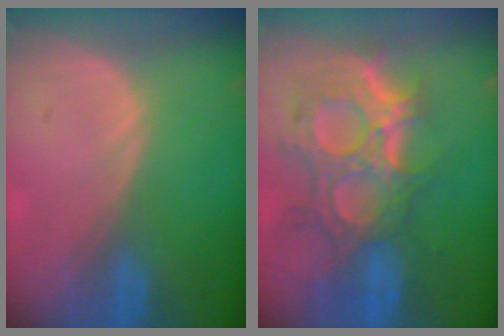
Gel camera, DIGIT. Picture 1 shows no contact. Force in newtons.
{"total": 11.9, "press": 10.7, "slide": 5.2}